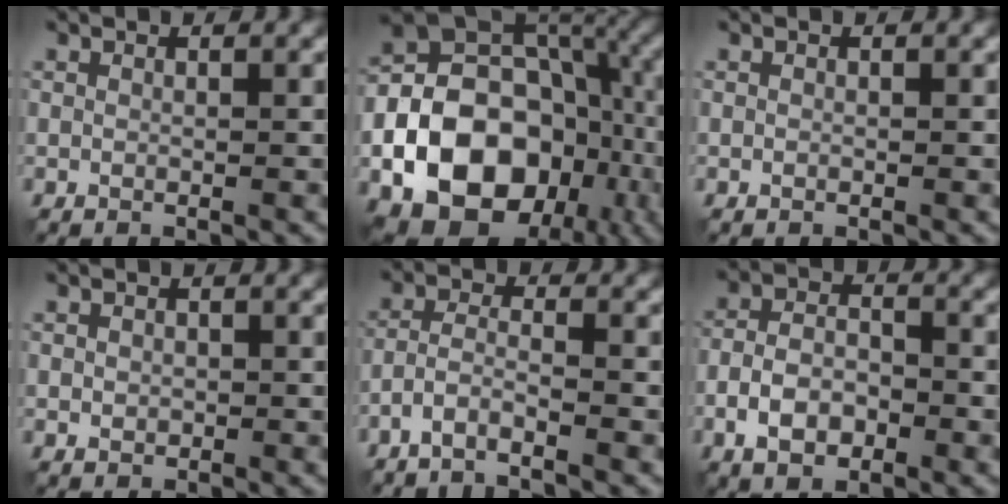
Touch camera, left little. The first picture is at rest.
{"total": 16.8, "force": [-5.5, 12.4, 10.0], "torque": [-0.173, -0.015, -0.101]}
{"total": 0.0}
{"total": 0.9, "force": [0.0, 0.8, 0.4], "torque": [-0.004, -0.002, -0.002]}
{"total": 2.6, "force": [-2.0, 0.4, 1.6], "torque": [-0.035, 0.003, -0.051]}
{"total": 4.8, "force": [-2.0, 2.8, 3.4], "torque": [-0.059, 0.004, -0.043]}